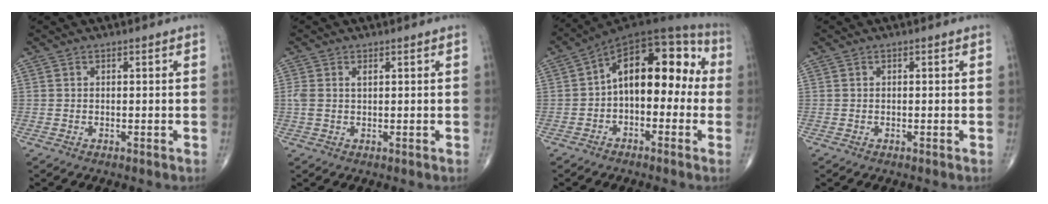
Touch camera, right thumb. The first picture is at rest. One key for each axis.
{"total": 2.3, "fx": 0.7, "fy": 1.2, "fz": 1.9, "tx": -0.057, "ty": 0.012, "tz": 0.018}
{"total": 15.5, "fx": 0.3, "fy": 8.9, "fz": 12.7, "tx": -0.150, "ty": 0.053, "tz": -0.010}
{"total": 0.0}